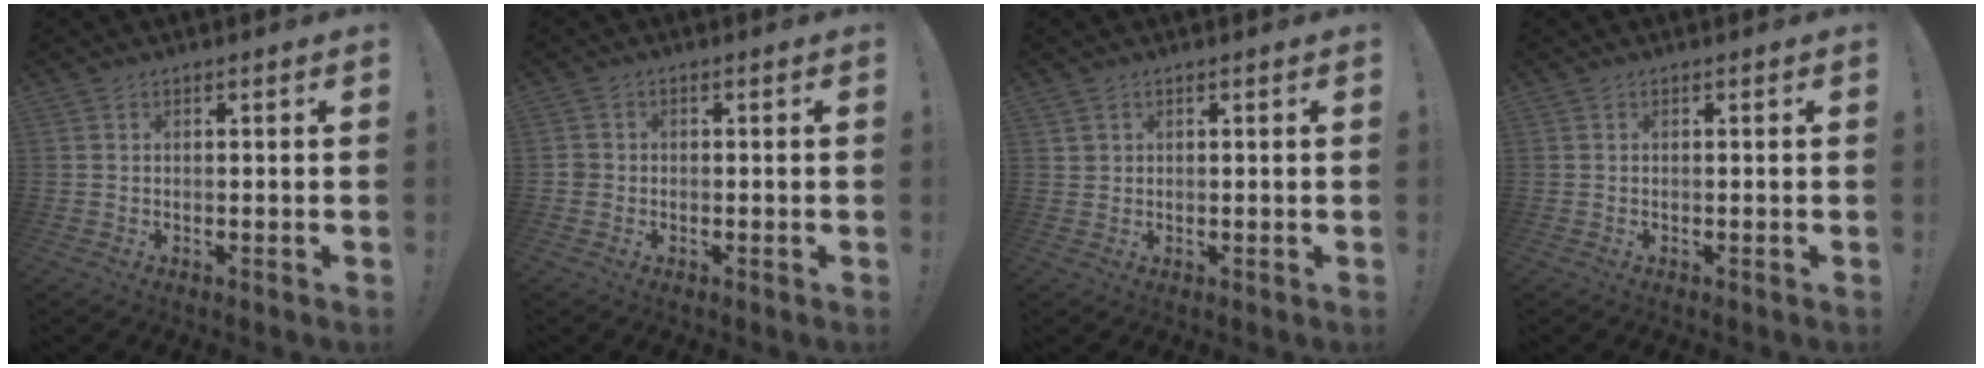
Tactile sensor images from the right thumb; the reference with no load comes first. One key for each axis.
{"total": 2.0, "fx": -0.5, "fy": 1.8, "fz": 0.7, "tx": -0.017, "ty": 0.008, "tz": -0.006}
{"total": 1.5, "fx": 1.0, "fy": 1.1, "fz": 0.4, "tx": 0.001, "ty": -0.005, "tz": 0.018}
{"total": 0.0}